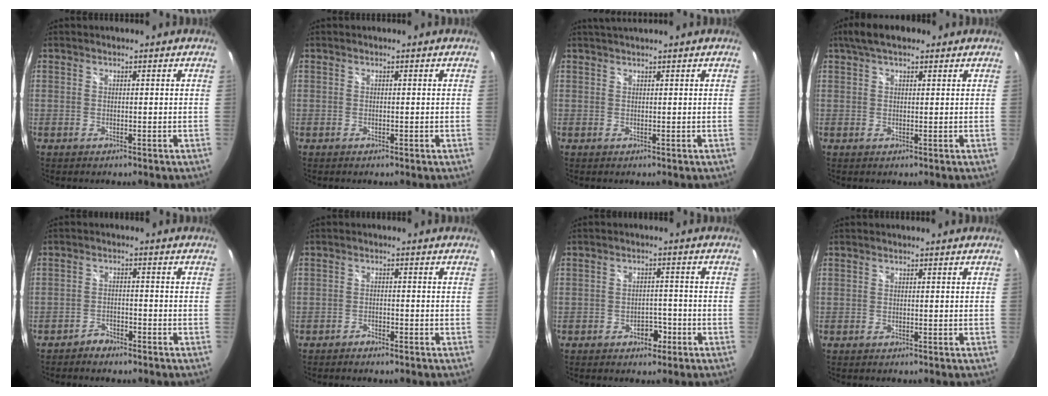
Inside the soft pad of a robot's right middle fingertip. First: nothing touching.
{"total": 0.0}
{"total": 1.9, "force": [1.7, -0.4, 0.9], "torque": [-0.020, 0.002, 0.026]}
{"total": 6.1, "force": [3.9, 2.4, 4.0], "torque": [-0.069, 0.021, 0.066]}
{"total": 3.5, "force": [-2.9, 1.7, 0.8], "torque": [-0.027, 0.004, -0.049]}
{"total": 1.9, "force": [-1.7, 0.6, 0.6], "torque": [-0.021, -0.002, -0.031]}
{"total": 3.5, "force": [-2.1, 2.3, 1.6], "torque": [-0.031, 0.003, -0.026]}
{"total": 0.0}